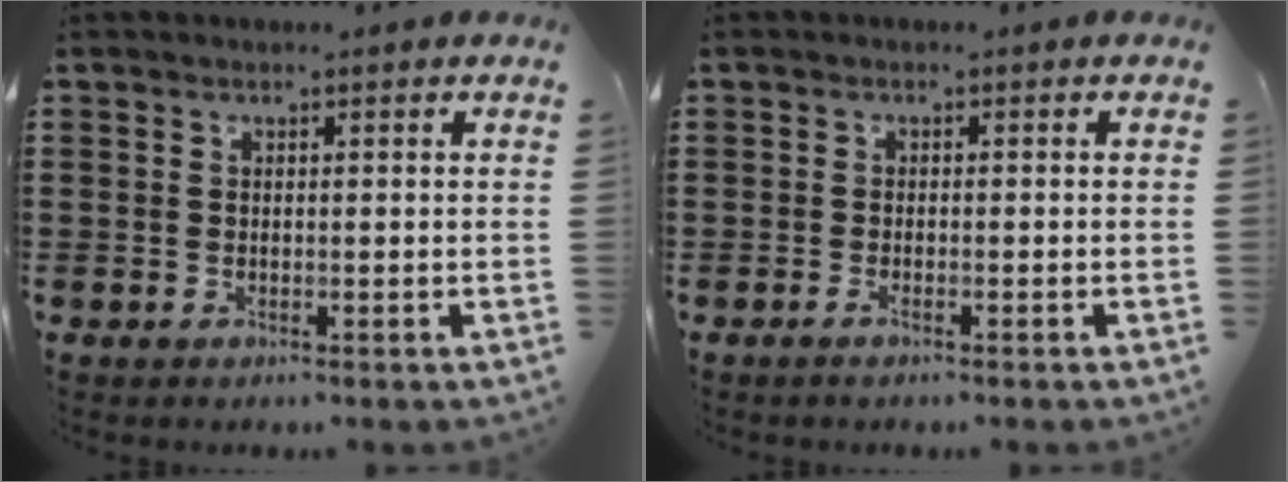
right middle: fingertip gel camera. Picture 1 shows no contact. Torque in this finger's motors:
{"motor_torque": [0.42, 0.25, -0.06, -0.01]}